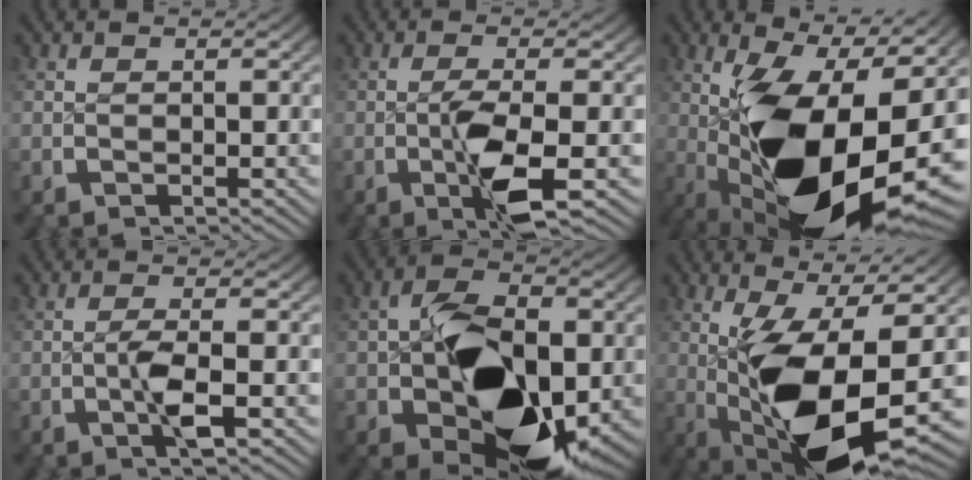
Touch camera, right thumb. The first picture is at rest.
{"total": 5.7, "force": [-1.1, 1.7, 5.3], "torque": [-0.102, -0.012, -0.015]}
{"total": 20.6, "force": [-2.5, 10.7, 17.4], "torque": [-0.310, -0.065, -0.002]}
{"total": 3.4, "force": [-0.7, 1.0, 3.1], "torque": [-0.061, -0.005, -0.014]}
{"total": 17.4, "force": [-2.8, 10.9, 13.3], "torque": [-0.237, -0.061, -0.018]}
{"total": 16.7, "force": [-1.7, 8.0, 14.6], "torque": [-0.270, -0.052, 0.003]}